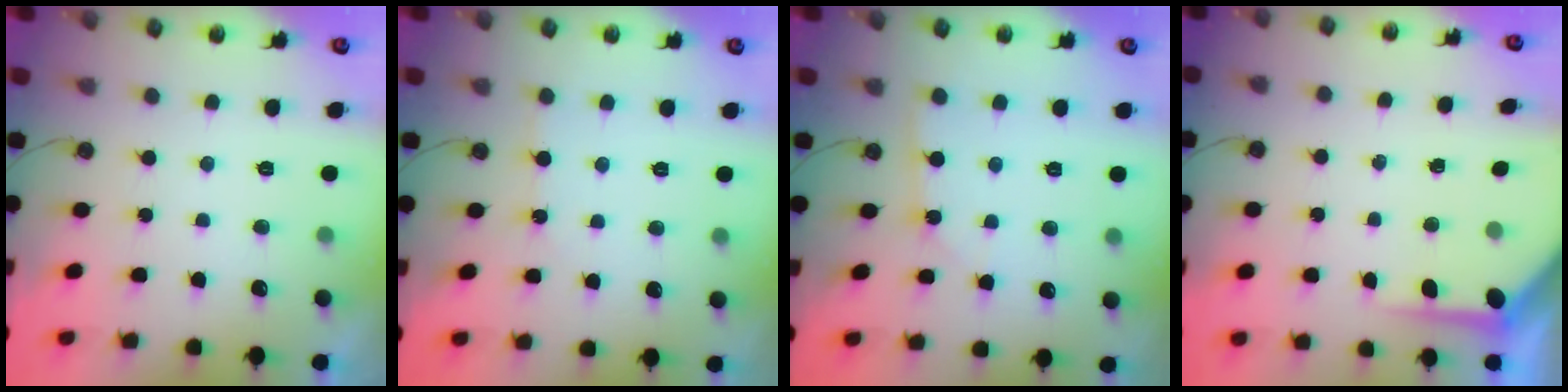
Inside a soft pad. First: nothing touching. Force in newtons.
{"total": 3.8, "press": 3.8, "slide": 0.4}
{"total": 1.9, "press": 1.8, "slide": 0.2}
{"total": 4.9, "press": 4.8, "slide": 0.2}